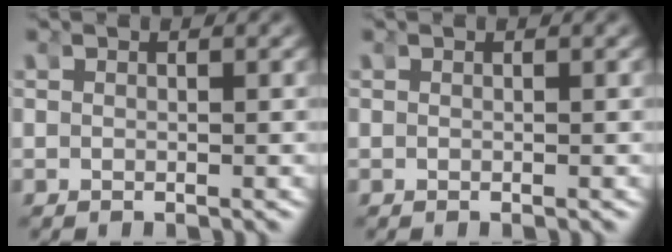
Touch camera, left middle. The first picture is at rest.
{"total": 0.0}